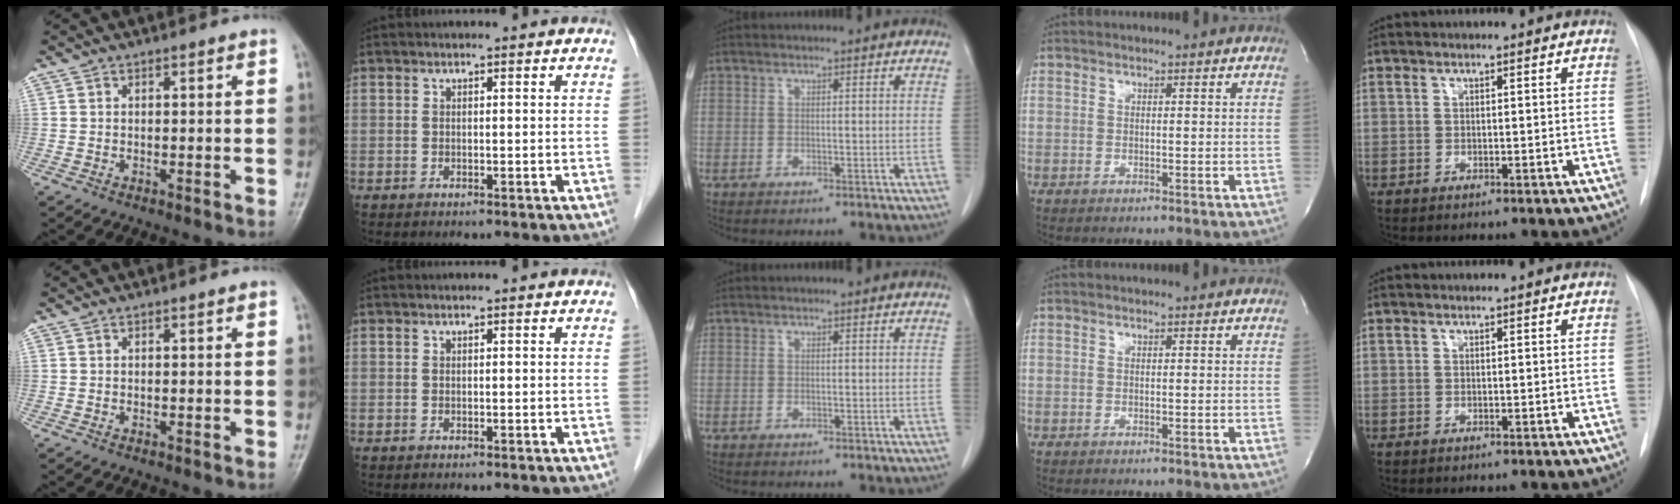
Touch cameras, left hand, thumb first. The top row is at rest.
{}